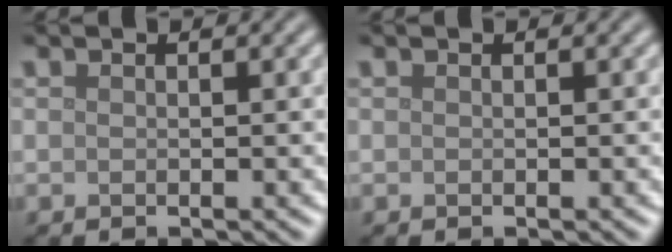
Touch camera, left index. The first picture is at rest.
{"total": 0.0}